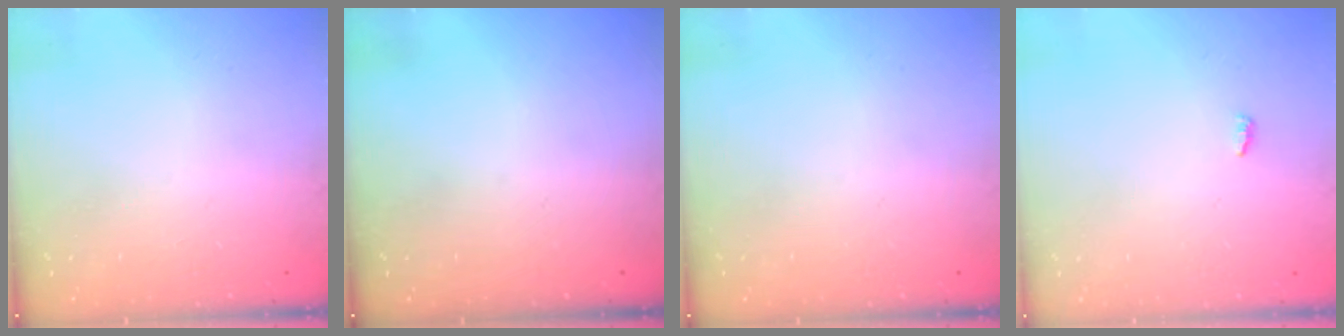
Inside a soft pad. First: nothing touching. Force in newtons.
{"total": 0.0}
{"total": 0.0}
{"total": 2.7, "press": 2.7, "slide": 0.2}